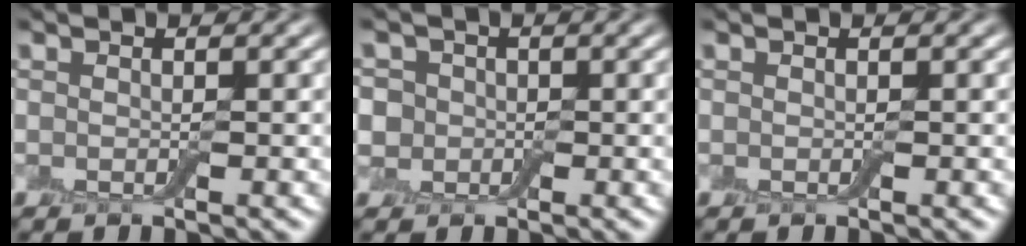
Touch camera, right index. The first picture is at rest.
{"total": 4.3, "force": [0.6, 4.0, 1.6], "torque": [-0.013, 0.023, -0.020]}
{"total": 0.0}